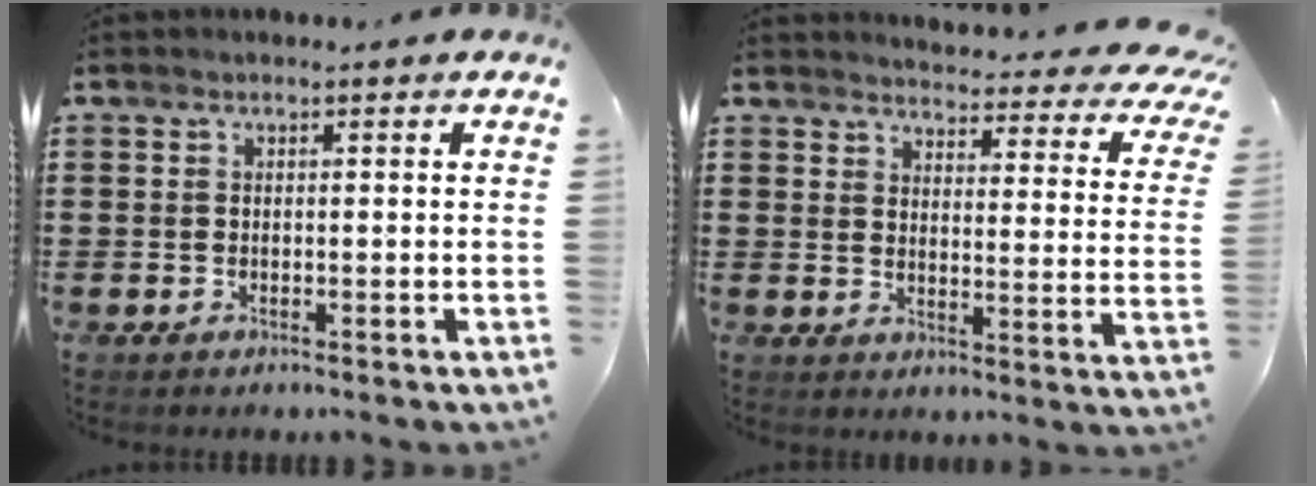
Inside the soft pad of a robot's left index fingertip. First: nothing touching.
{"total": 3.7, "force": [3.5, 0.2, 1.2], "torque": [-0.029, -0.039, 0.053]}